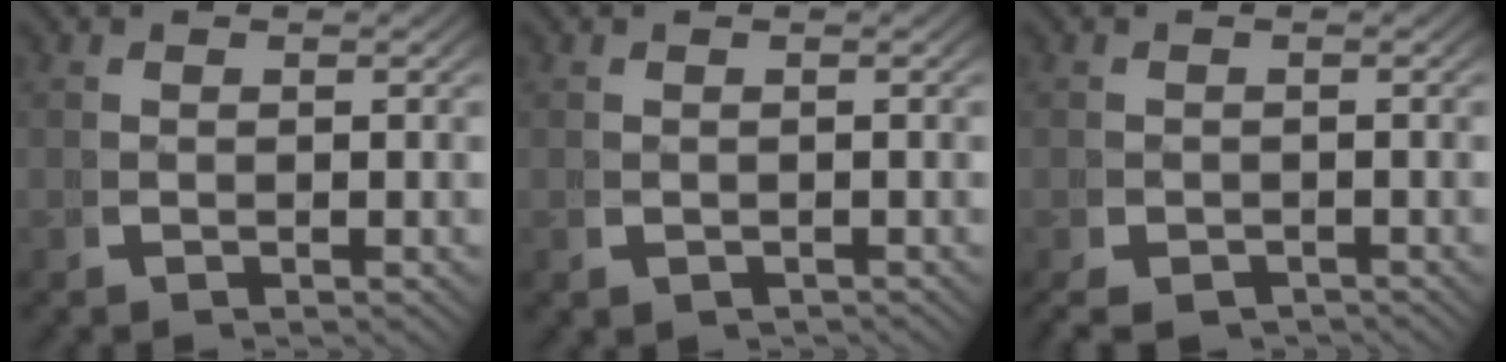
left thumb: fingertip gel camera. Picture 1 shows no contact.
{"total": 1.2, "force": [-0.7, 0.8, 0.4], "torque": [-0.008, -0.007, -0.006]}
{"total": 2.2, "force": [-1.9, 1.0, 0.7], "torque": [-0.009, -0.013, -0.027]}